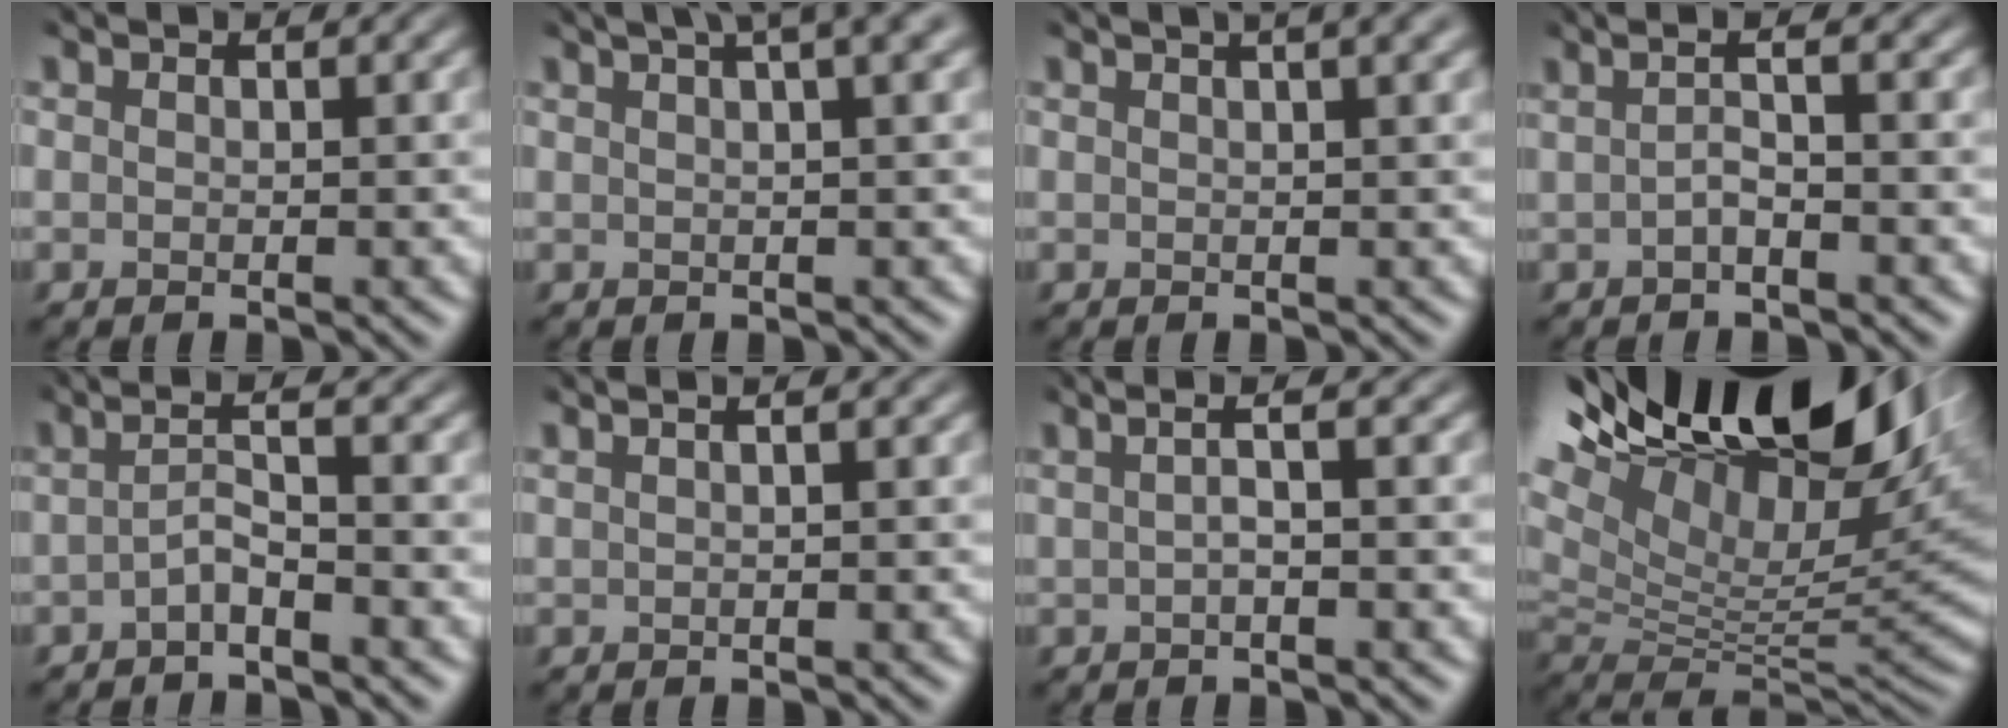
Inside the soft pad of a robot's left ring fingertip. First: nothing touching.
{"total": 6.5, "force": [3.9, 2.0, 4.9], "torque": [-0.039, 0.034, 0.021]}
{"total": 4.5, "force": [2.6, 1.4, 3.4], "torque": [-0.021, 0.025, 0.011]}
{"total": 2.8, "force": [-0.1, 0.8, 2.7], "torque": [-0.024, 0.005, -0.034]}
{"total": 2.4, "force": [-1.4, 0.3, 1.9], "torque": [-0.027, -0.002, -0.034]}
{"total": 3.1, "force": [1.8, 1.0, 2.2], "torque": [0.005, 0.027, -0.011]}
{"total": 4.6, "force": [1.7, 1.8, 3.8], "torque": [-0.033, 0.034, -0.007]}
{"total": 16.9, "force": [8.4, 6.8, 13.0], "torque": [-0.227, 0.044, 0.145]}